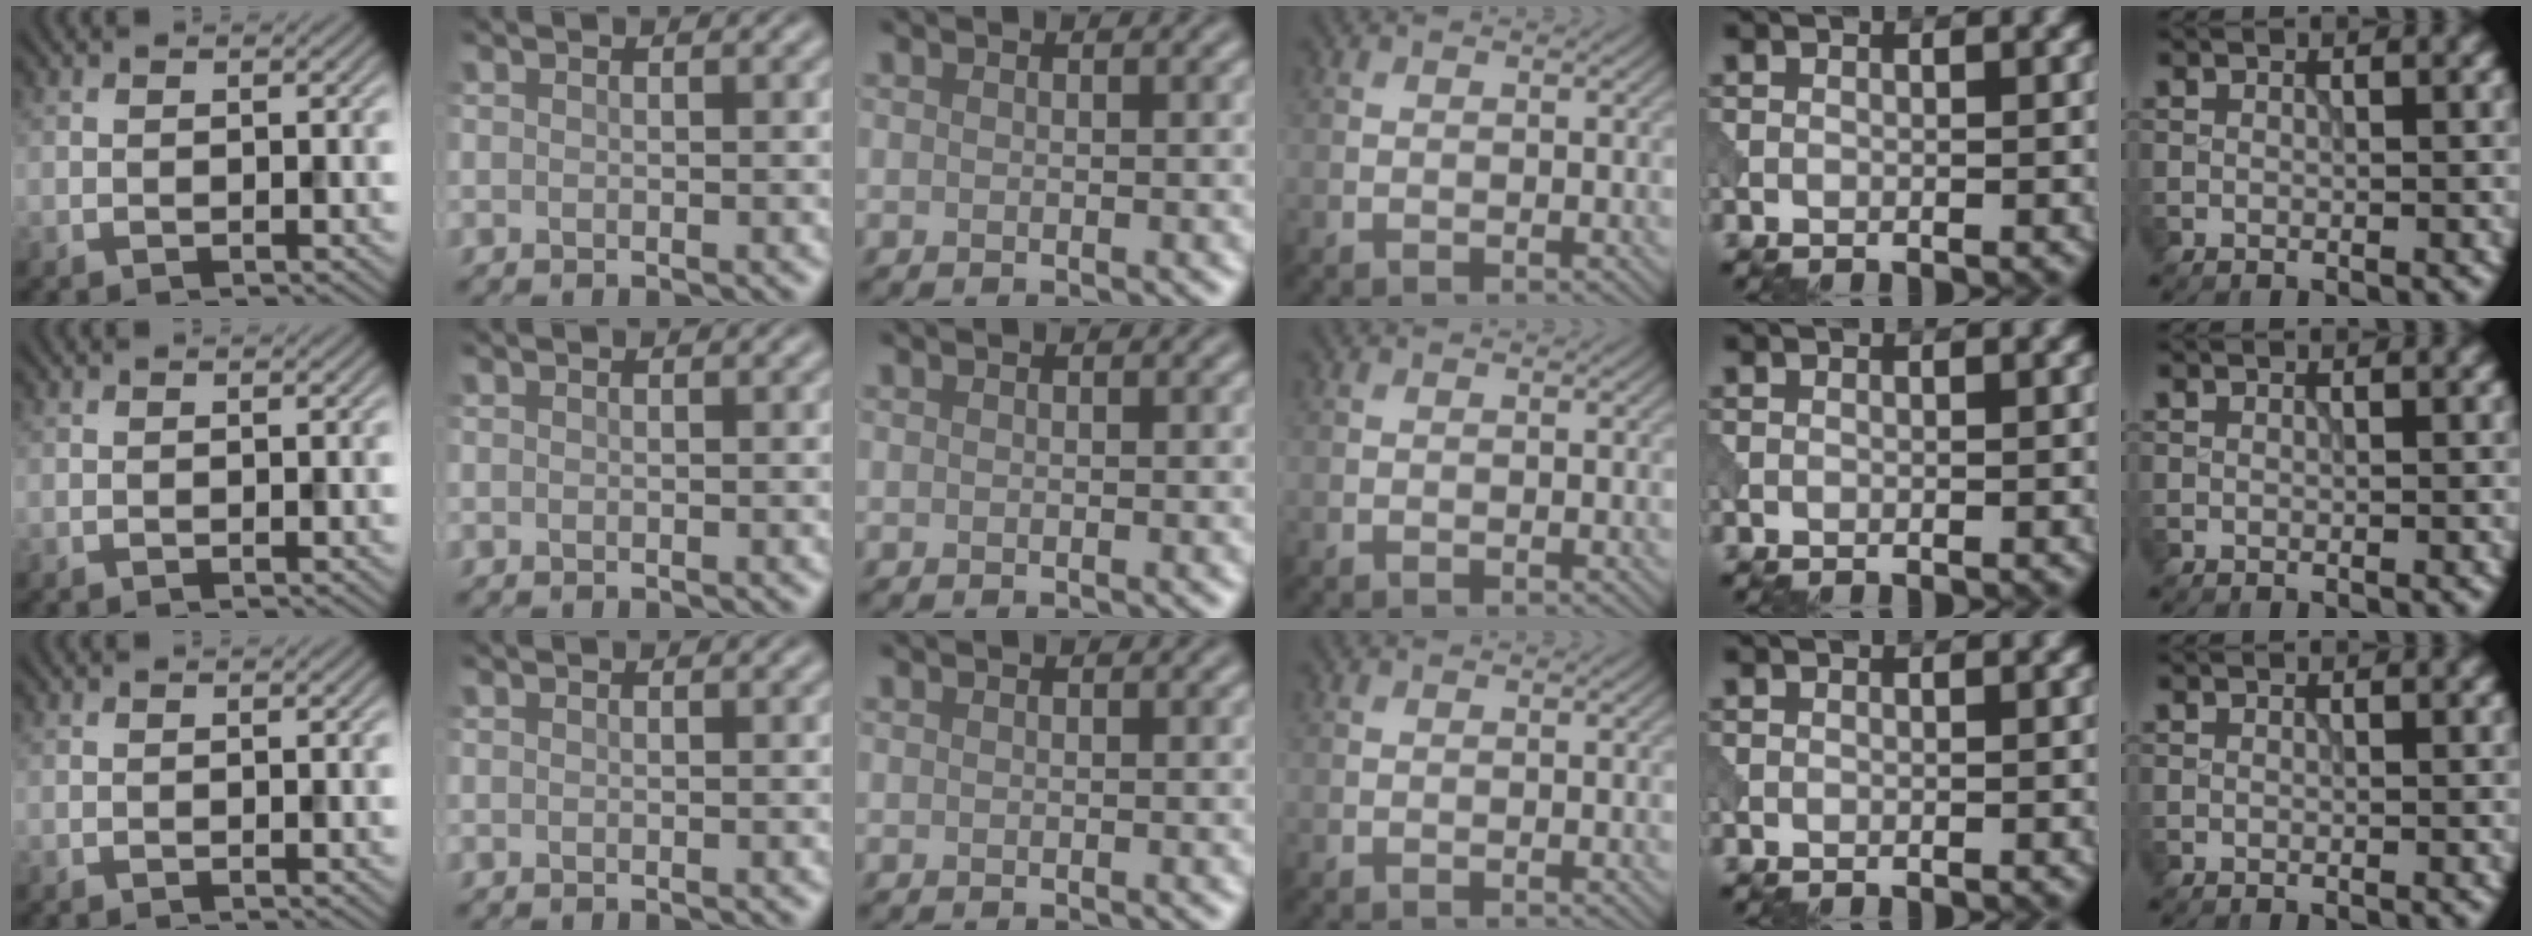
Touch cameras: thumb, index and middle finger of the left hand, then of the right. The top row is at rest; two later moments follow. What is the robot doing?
{"motion": "pour", "object": "beaker"}